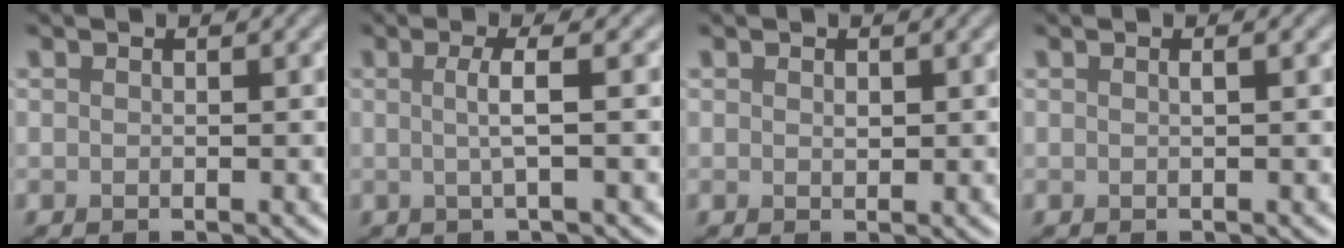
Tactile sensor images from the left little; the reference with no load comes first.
{"total": 2.6, "force": [0.1, 0.6, 2.5], "torque": [-0.043, 0.002, -0.004]}
{"total": 0.6, "force": [0.2, 0.4, 0.4], "torque": [-0.007, 0.000, 0.003]}
{"total": 0.7, "force": [0.2, 0.2, 0.7], "torque": [-0.008, 0.005, 0.000]}